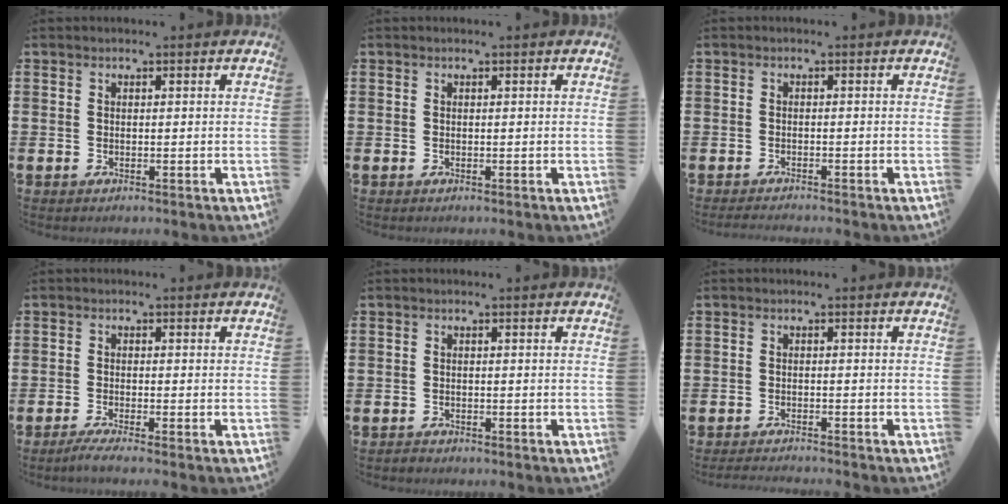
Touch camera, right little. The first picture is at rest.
{"total": 0.0}
{"total": 0.9, "force": [-0.9, 0.0, 0.3], "torque": [-0.004, -0.001, -0.018]}
{"total": 1.5, "force": [-1.0, 0.0, 1.1], "torque": [-0.018, -0.001, -0.019]}
{"total": 0.6, "force": [-0.5, 0.2, 0.0], "torque": [-0.001, -0.001, -0.012]}
{"total": 1.3, "force": [-1.3, -0.1, 0.3], "torque": [-0.005, 0.001, -0.026]}